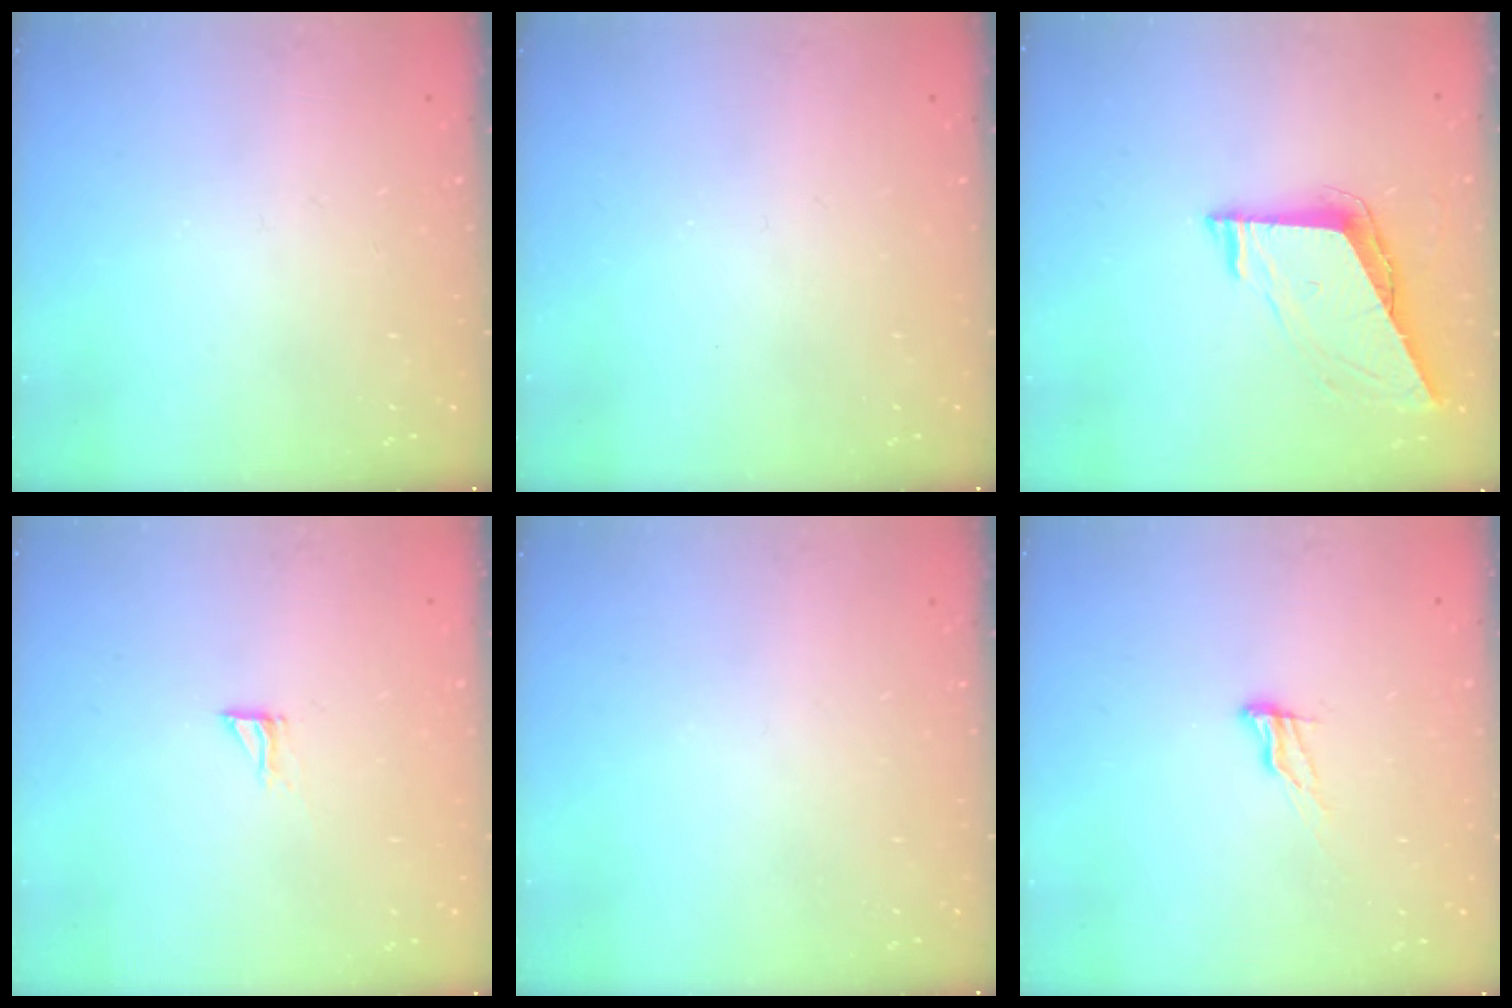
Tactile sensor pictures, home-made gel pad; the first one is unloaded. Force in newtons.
{"total": 0.0}
{"total": 7.1, "press": 7.1, "slide": 0.2}
{"total": 4.2, "press": 4.2, "slide": 0.2}
{"total": 0.0}
{"total": 5.1, "press": 5.1, "slide": 0.5}